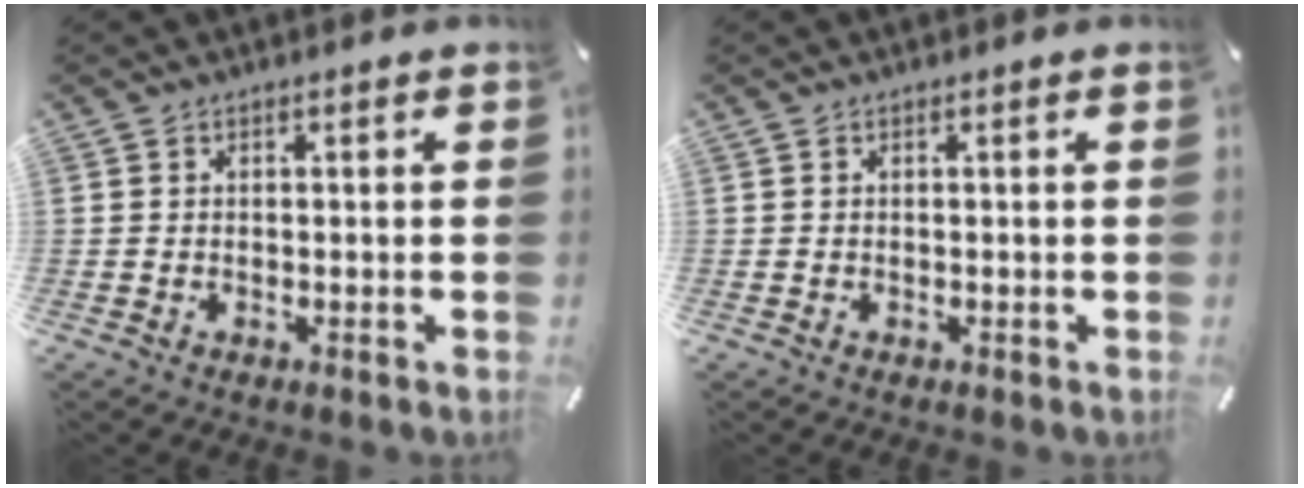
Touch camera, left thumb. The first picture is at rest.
{"total": 0.0}